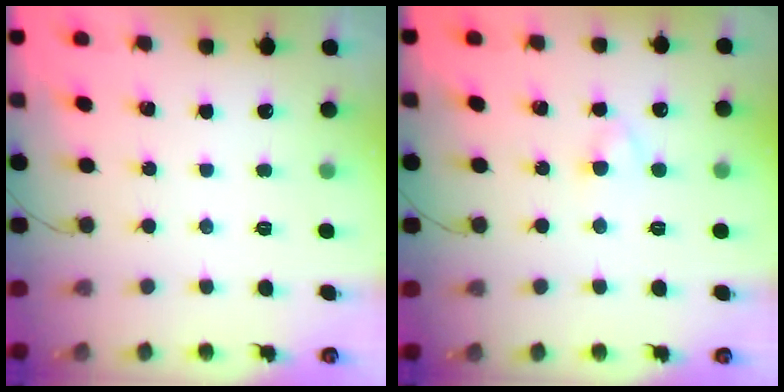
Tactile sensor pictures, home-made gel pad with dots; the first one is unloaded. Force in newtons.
{"total": 2.4, "press": 2.2, "slide": 1.0}